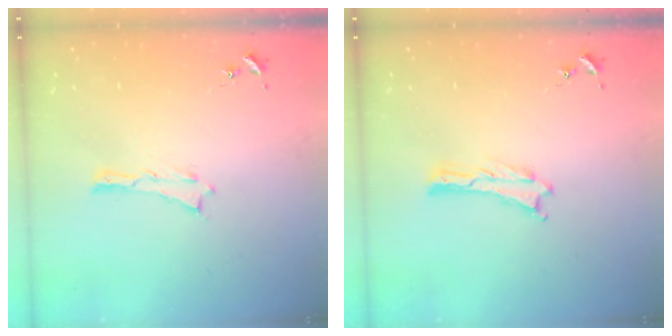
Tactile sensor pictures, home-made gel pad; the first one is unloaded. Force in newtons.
{"total": 0.0}